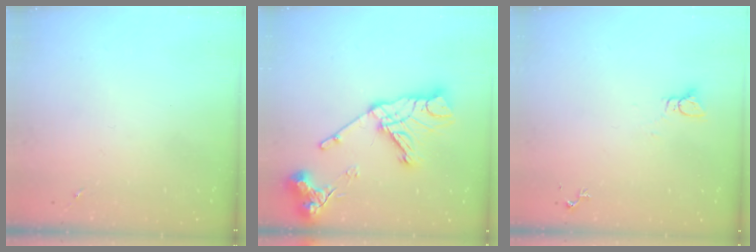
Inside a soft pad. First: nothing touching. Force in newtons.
{"total": 18.1, "press": 18.0, "slide": 2.1}
{"total": 2.2, "press": 2.2, "slide": 0.1}